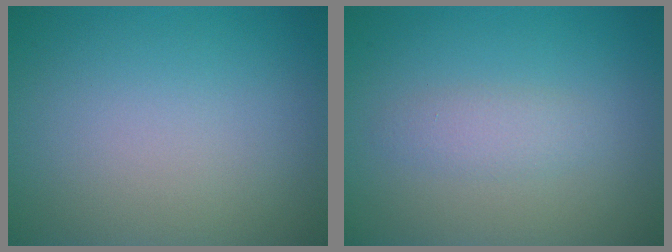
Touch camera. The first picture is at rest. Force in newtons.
{"total": 1.6, "press": 1.6, "slide": 0.0}